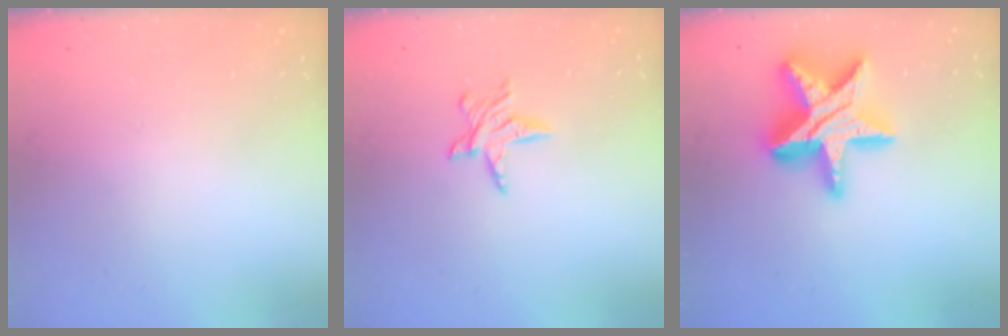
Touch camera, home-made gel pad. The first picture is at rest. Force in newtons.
{"total": 5.6, "press": 5.6, "slide": 0.4}
{"total": 23.2, "press": 23.1, "slide": 1.8}